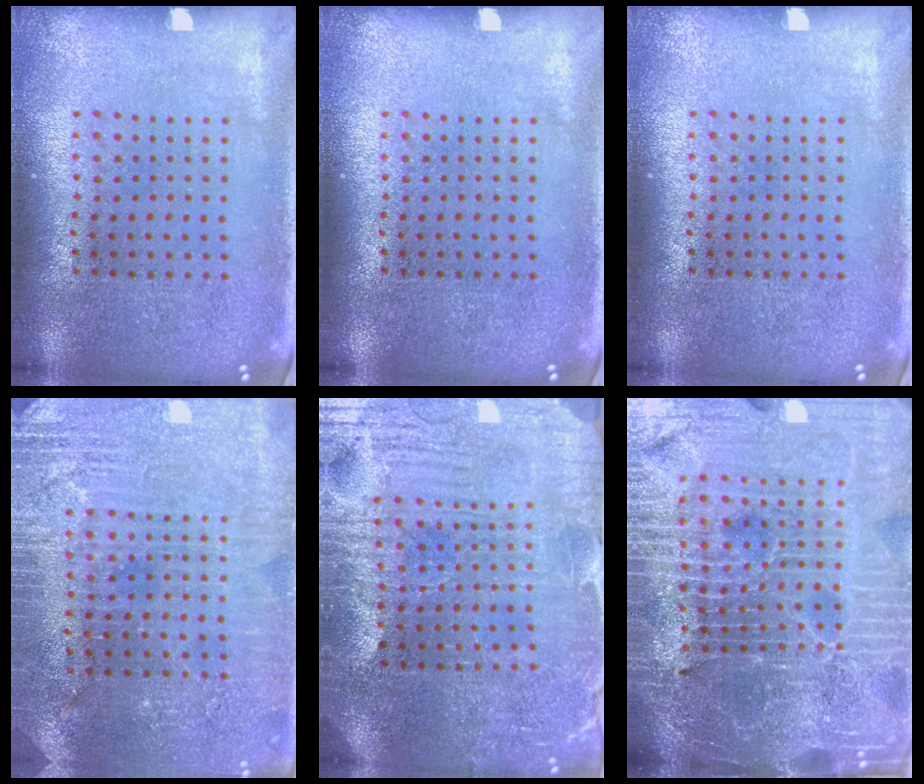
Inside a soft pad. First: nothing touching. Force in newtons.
{"total": 0.0}
{"total": 0.0}
{"total": 2.8, "press": 2.8, "slide": 0.5}
{"total": 4.1, "press": 4.0, "slide": 1.0}
{"total": 6.6, "press": 5.8, "slide": 3.0}